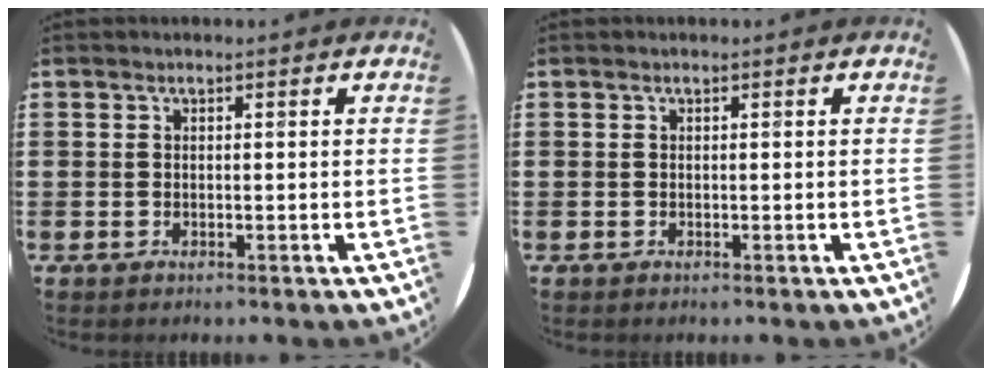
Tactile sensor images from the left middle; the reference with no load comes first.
{"total": 0.0}